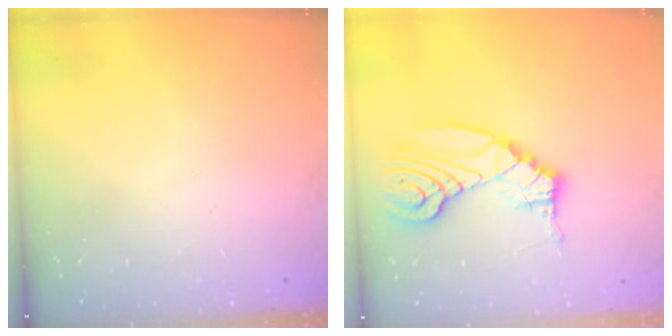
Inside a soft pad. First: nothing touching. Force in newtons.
{"total": 14.5, "press": 14.4, "slide": 1.5}